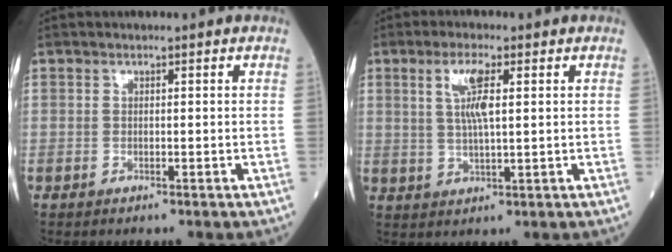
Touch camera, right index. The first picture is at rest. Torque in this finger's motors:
{"motor_torque": [0.17, 0.12, 0.14, 0.11]}